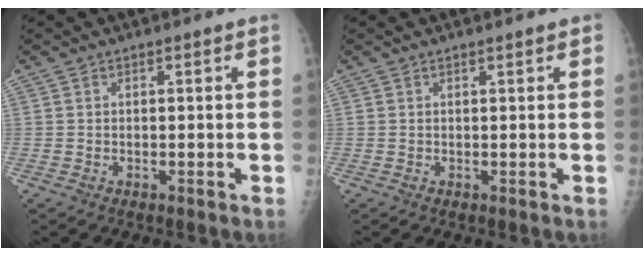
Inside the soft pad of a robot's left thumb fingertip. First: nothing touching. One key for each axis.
{"total": 1.1, "fx": 0.8, "fy": 0.2, "fz": 0.7, "tx": -0.007, "ty": 0.000, "tz": 0.010}